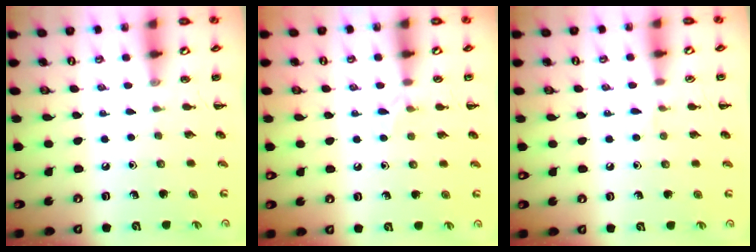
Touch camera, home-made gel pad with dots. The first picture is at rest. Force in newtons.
{"total": 5.6, "press": 5.3, "slide": 1.8}
{"total": 4.5, "press": 4.2, "slide": 1.5}